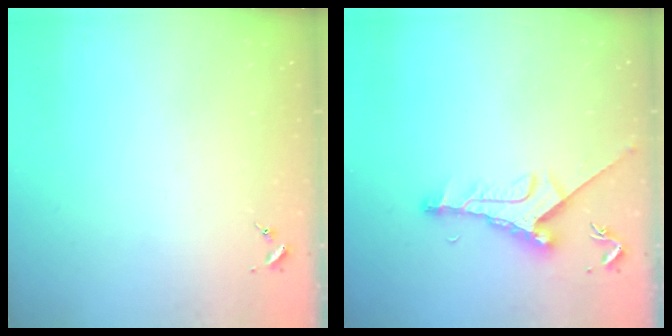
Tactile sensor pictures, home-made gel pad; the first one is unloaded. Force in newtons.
{"total": 9.9, "press": 9.8, "slide": 0.7}